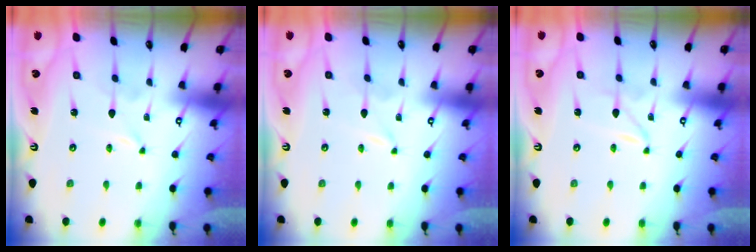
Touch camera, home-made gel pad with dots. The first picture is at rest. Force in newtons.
{"total": 0.0}
{"total": 1.6, "press": 1.6, "slide": 0.2}